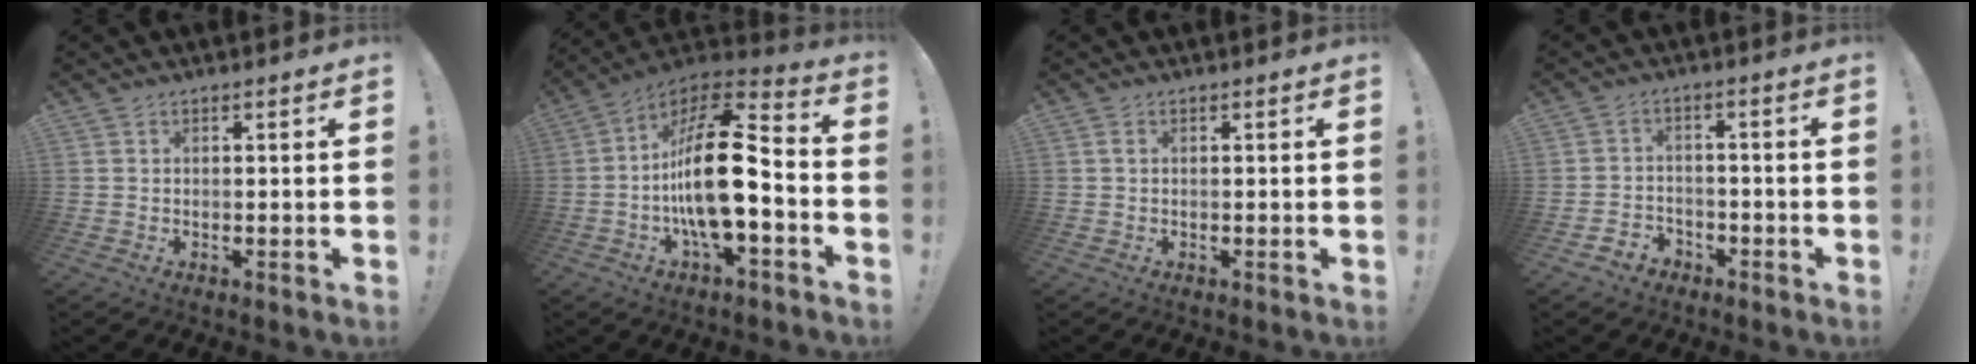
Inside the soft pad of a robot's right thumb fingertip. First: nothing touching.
{"total": 21.7, "force": [-3.0, 7.6, 20.1], "torque": [-0.373, 0.018, -0.051]}
{"total": 1.0, "force": [0.0, 0.7, 0.7], "torque": [-0.018, 0.006, 0.001]}
{"total": 4.0, "force": [-2.7, 2.8, 0.9], "torque": [-0.021, 0.011, -0.050]}